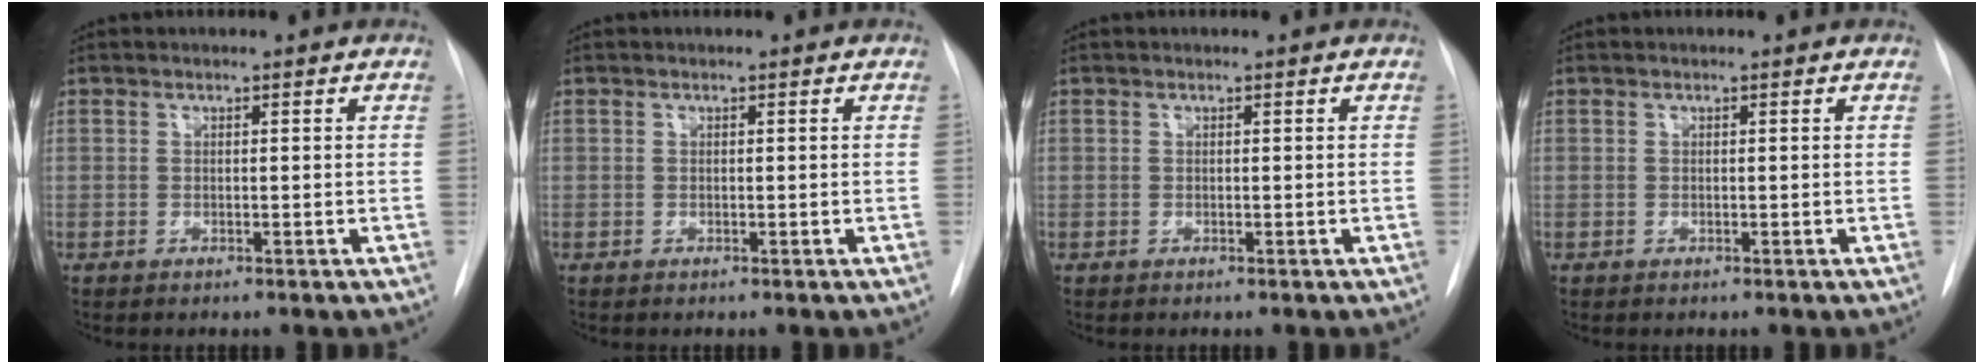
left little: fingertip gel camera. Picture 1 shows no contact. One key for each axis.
{"total": 0.0}
{"total": 0.0}
{"total": 0.0}